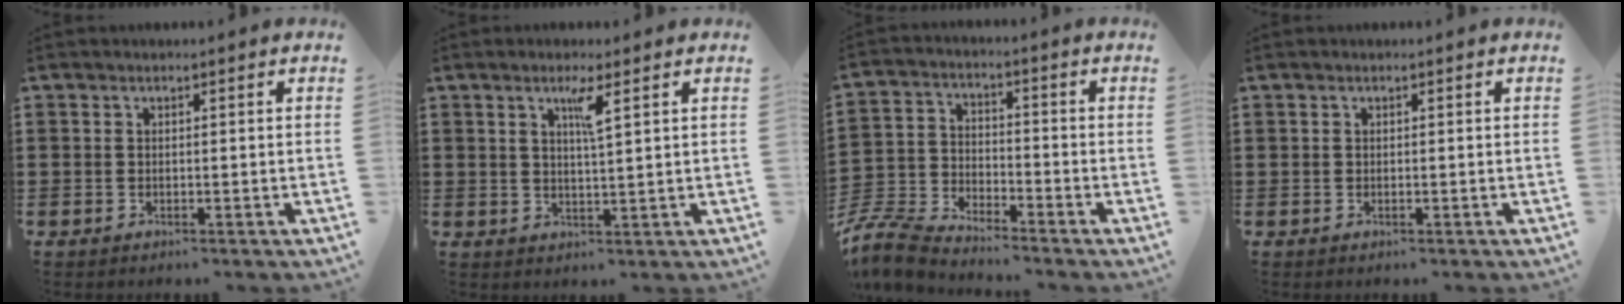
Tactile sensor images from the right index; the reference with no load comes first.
{"total": 3.3, "force": [1.7, 0.2, 2.9], "torque": [-0.054, -0.004, 0.025]}
{"total": 7.1, "force": [-6.9, 0.7, 1.5], "torque": [-0.060, -0.004, -0.144]}
{"total": 0.0}